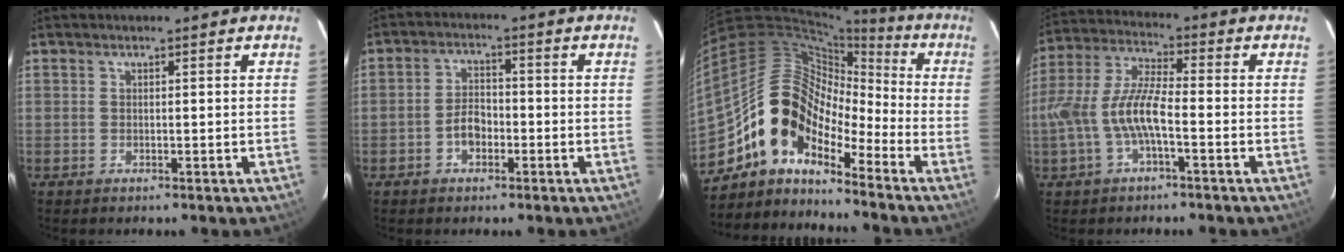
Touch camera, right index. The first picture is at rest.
{"total": 4.3, "force": [-1.9, 2.8, 2.7], "torque": [-0.054, 0.011, -0.031]}
{"total": 13.0, "force": [-8.9, 6.6, 6.8], "torque": [-0.111, 0.022, -0.185]}
{"total": 10.7, "force": [-3.1, 3.1, 9.7], "torque": [-0.214, 0.006, -0.057]}